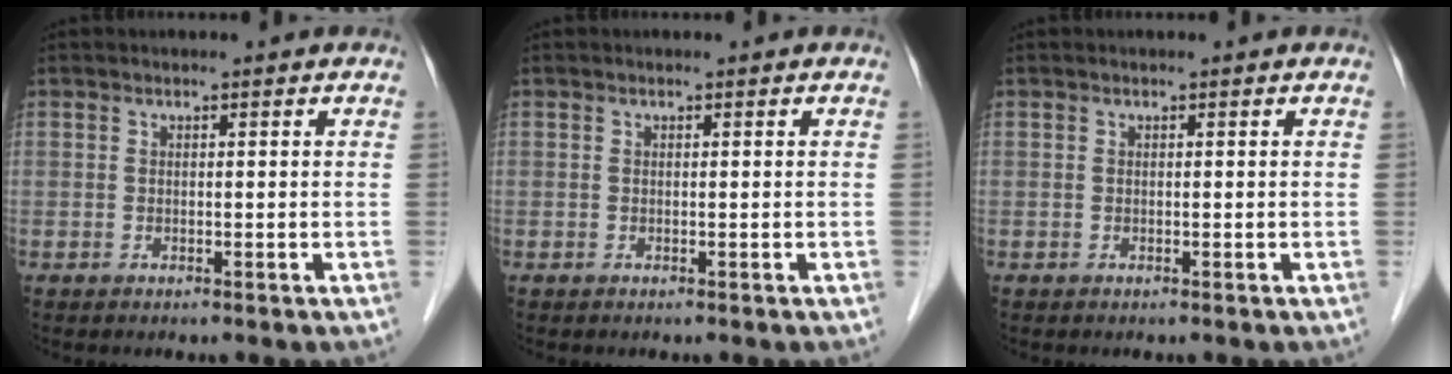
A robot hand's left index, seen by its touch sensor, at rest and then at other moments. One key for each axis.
{"total": 0.0}
{"total": 0.0}